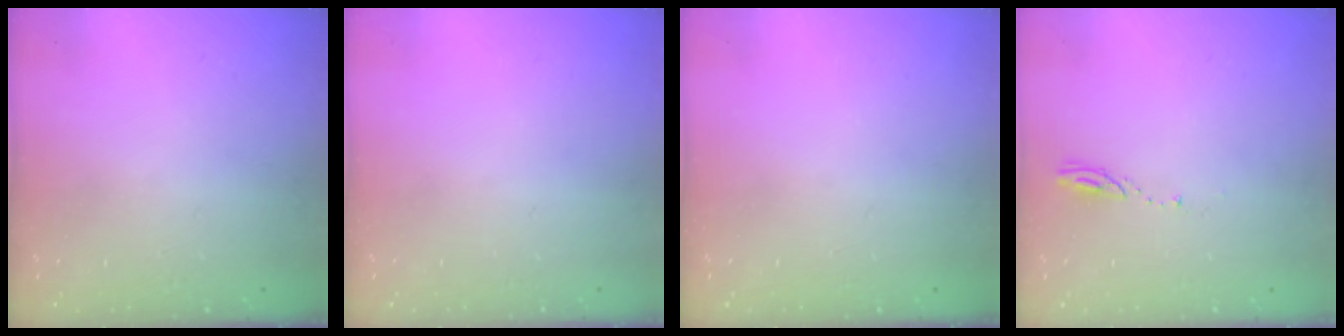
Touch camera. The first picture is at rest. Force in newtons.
{"total": 0.0}
{"total": 1.0, "press": 0.0, "slide": 1.0}
{"total": 3.2, "press": 3.2, "slide": 0.3}